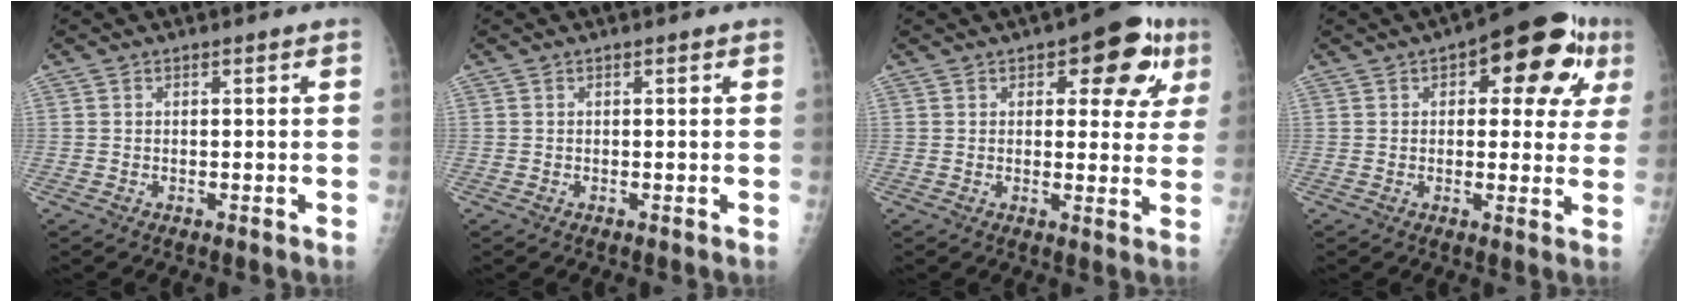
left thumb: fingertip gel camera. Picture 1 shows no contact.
{"total": 0.0}
{"total": 11.6, "force": [5.1, 5.6, 8.8], "torque": [-0.062, -0.003, 0.056]}
{"total": 15.4, "force": [5.8, 7.1, 12.4], "torque": [-0.108, 0.010, 0.063]}